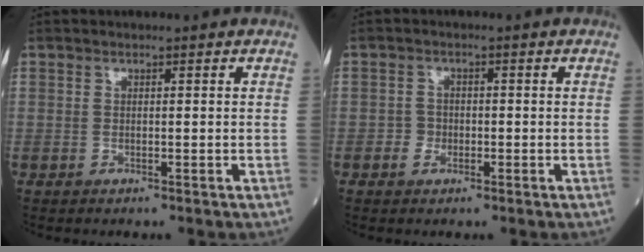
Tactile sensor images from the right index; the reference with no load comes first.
{"total": 1.7, "force": [-0.6, 1.5, 0.5], "torque": [0.000, 0.008, -0.011]}